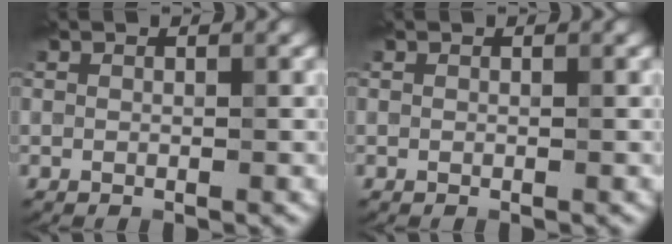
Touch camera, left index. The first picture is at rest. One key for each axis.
{"total": 0.0}